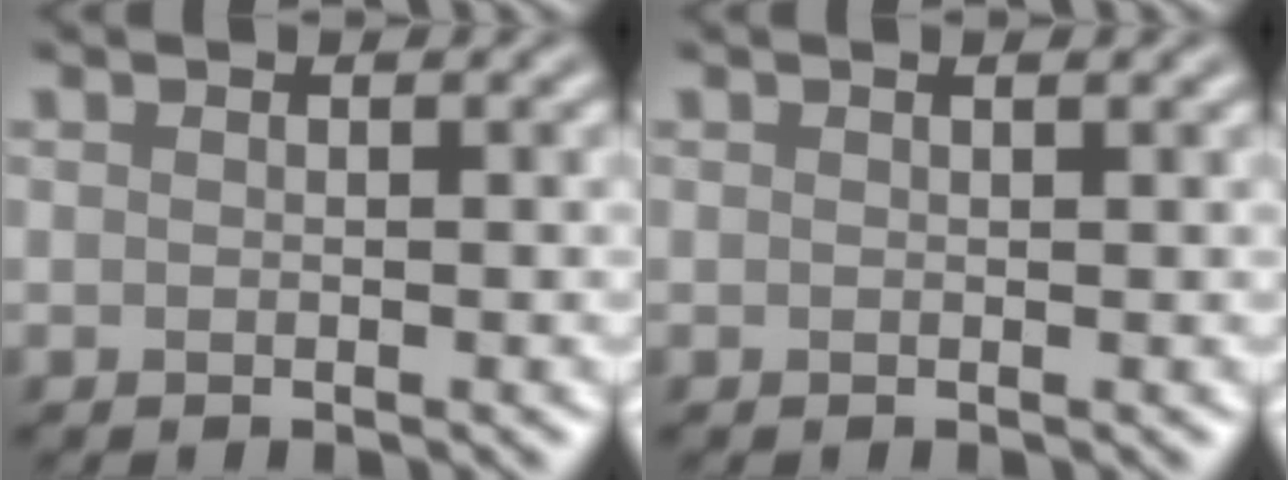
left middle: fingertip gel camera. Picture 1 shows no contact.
{"total": 0.8, "force": [0.5, 0.3, 0.5], "torque": [-0.002, -0.003, 0.001]}